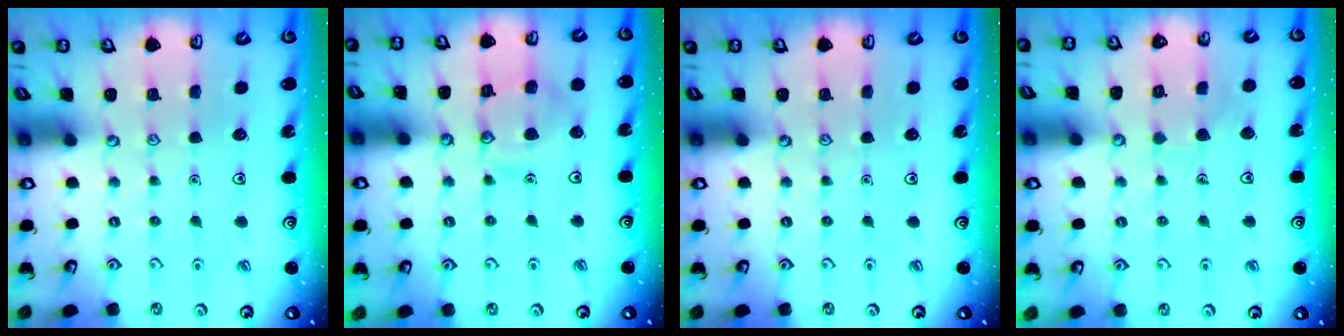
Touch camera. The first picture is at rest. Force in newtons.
{"total": 10.6, "press": 10.6, "slide": 0.9}
{"total": 0.0}
{"total": 5.1, "press": 5.1, "slide": 0.5}